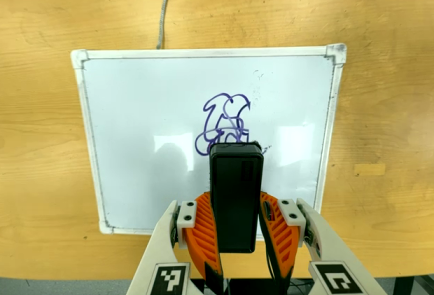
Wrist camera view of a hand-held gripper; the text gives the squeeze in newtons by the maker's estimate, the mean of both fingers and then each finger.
{"total": 7.1, "left": 5.5, "right": 8.7}